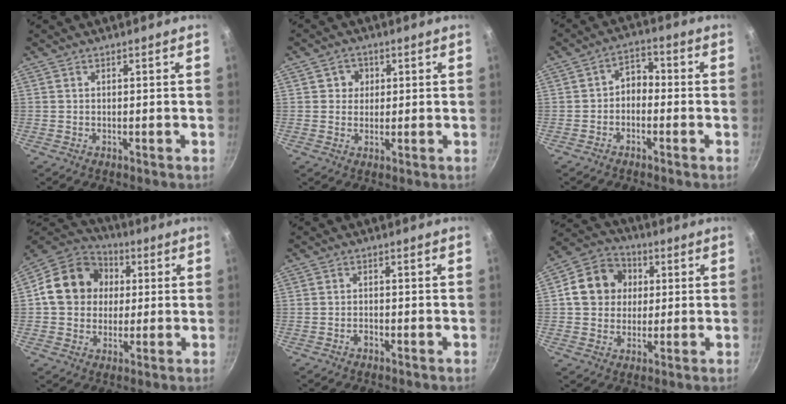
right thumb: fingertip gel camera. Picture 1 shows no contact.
{"total": 3.3, "force": [0.9, 3.1, 0.8], "torque": [0.013, 0.001, 0.010]}
{"total": 4.3, "force": [-1.1, 3.1, 2.7], "torque": [-0.024, 0.024, -0.028]}
{"total": 15.2, "force": [2.1, 13.0, 7.5], "torque": [-0.101, 0.023, 0.021]}
{"total": 1.1, "force": [-0.7, 0.6, 0.6], "torque": [-0.012, 0.008, -0.015]}
{"total": 11.7, "force": [2.0, 10.2, 5.4], "torque": [-0.066, 0.016, 0.020]}